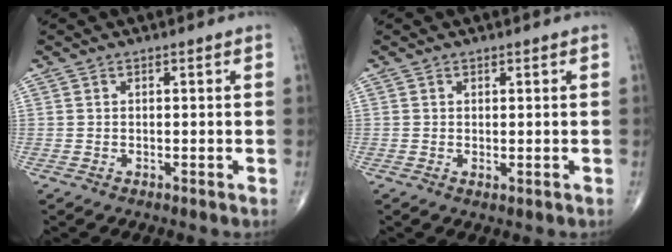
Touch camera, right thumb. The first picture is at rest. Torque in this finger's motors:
{"motor_torque": [-0.59, 0.21, -0.41, -0.22, -0.05]}